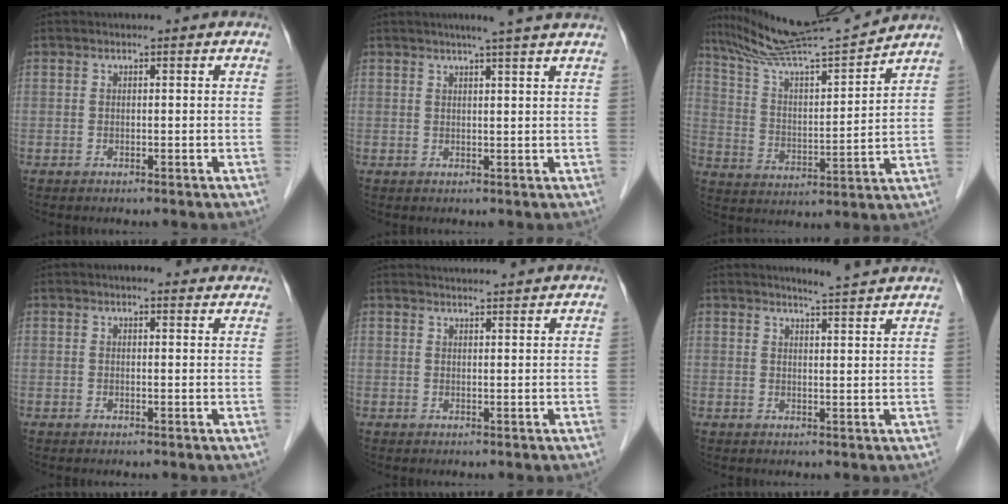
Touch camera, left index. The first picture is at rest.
{"total": 6.4, "force": [5.3, -0.8, 3.6], "torque": [-0.050, 0.013, 0.060]}
{"total": 15.2, "force": [14.2, -1.4, 5.0], "torque": [-0.100, -0.006, 0.245]}
{"total": 7.1, "force": [6.6, 1.3, 2.3], "torque": [-0.017, 0.009, 0.062]}
{"total": 7.0, "force": [6.8, -0.2, 1.6], "torque": [-0.023, 0.024, 0.080]}
{"total": 6.5, "force": [6.1, -0.9, 1.8], "torque": [-0.037, 0.001, 0.070]}